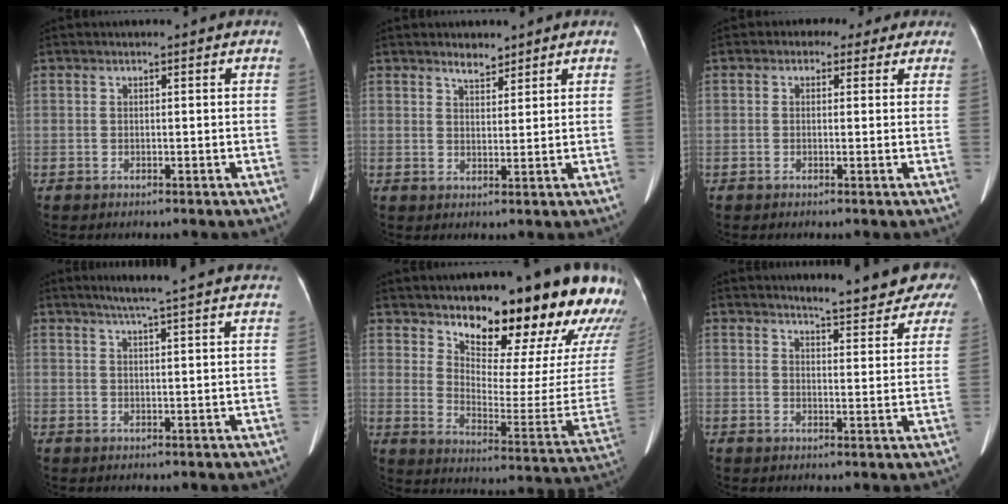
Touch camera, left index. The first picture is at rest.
{"total": 2.5, "force": [2.3, 0.9, 0.8], "torque": [-0.016, 0.002, 0.038]}
{"total": 4.0, "force": [2.5, 2.9, 1.1], "torque": [-0.004, 0.016, 0.022]}
{"total": 15.7, "force": [13.9, -0.1, 7.3], "torque": [-0.110, 0.006, 0.168]}
{"total": 23.6, "force": [18.2, 4.7, 14.2], "torque": [-0.202, -0.069, 0.234]}
{"total": 9.2, "force": [8.8, 1.0, 2.6], "torque": [-0.024, -0.009, 0.091]}